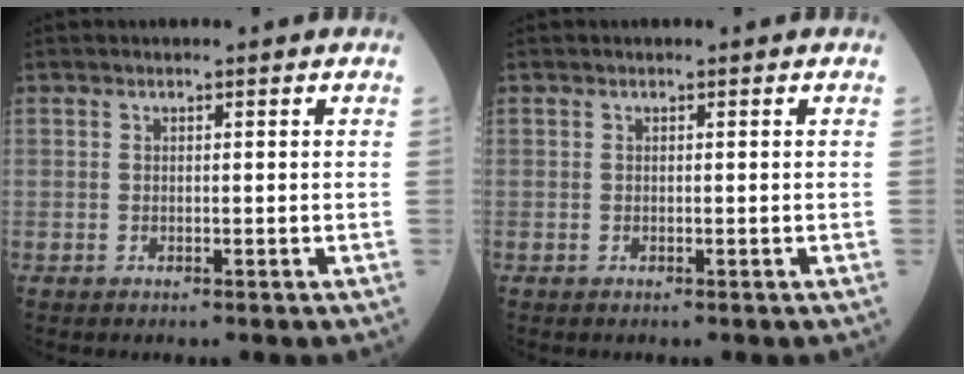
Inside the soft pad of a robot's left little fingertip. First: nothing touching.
{"total": 0.0}